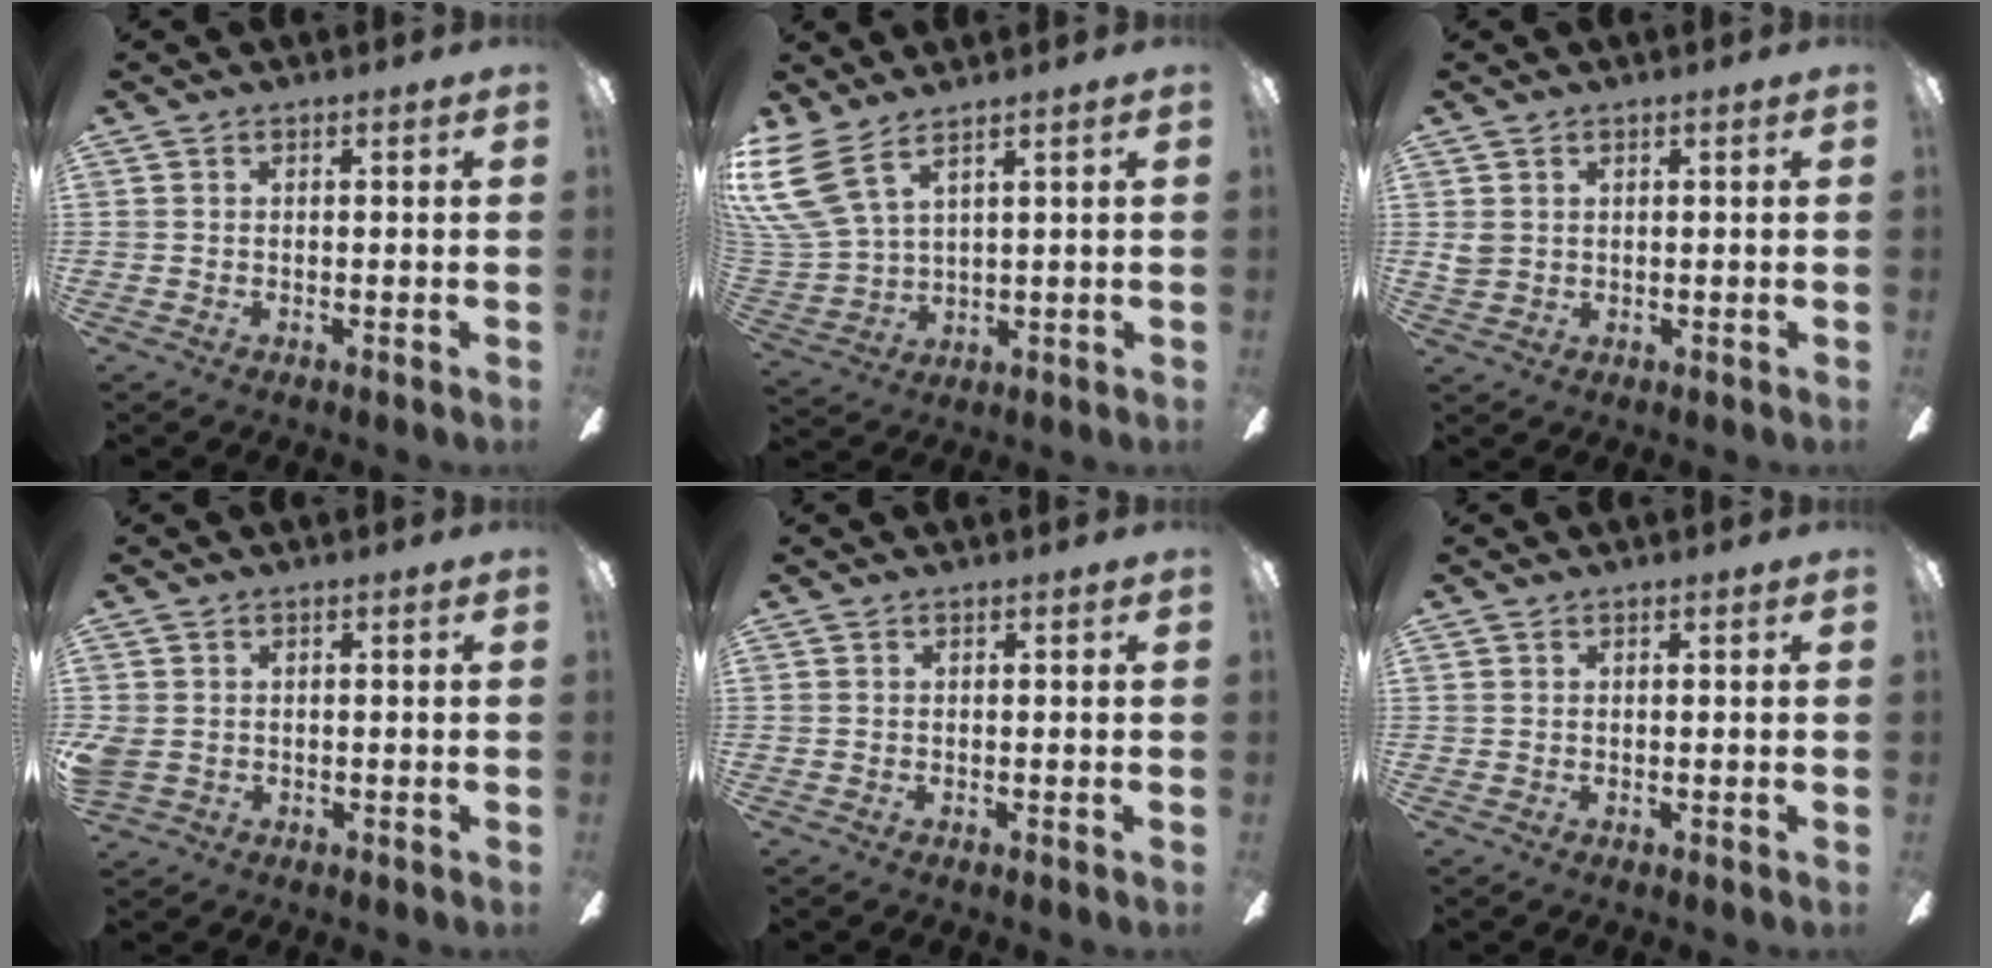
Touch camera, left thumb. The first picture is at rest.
{"total": 12.0, "force": [7.5, 5.0, 8.0], "torque": [-0.193, -0.035, 0.142]}
{"total": 2.2, "force": [0.7, 1.9, 1.0], "torque": [-0.021, 0.004, 0.014]}
{"total": 3.2, "force": [-0.3, 2.7, 1.8], "torque": [-0.044, 0.001, -0.007]}
{"total": 0.0}
{"total": 0.0}